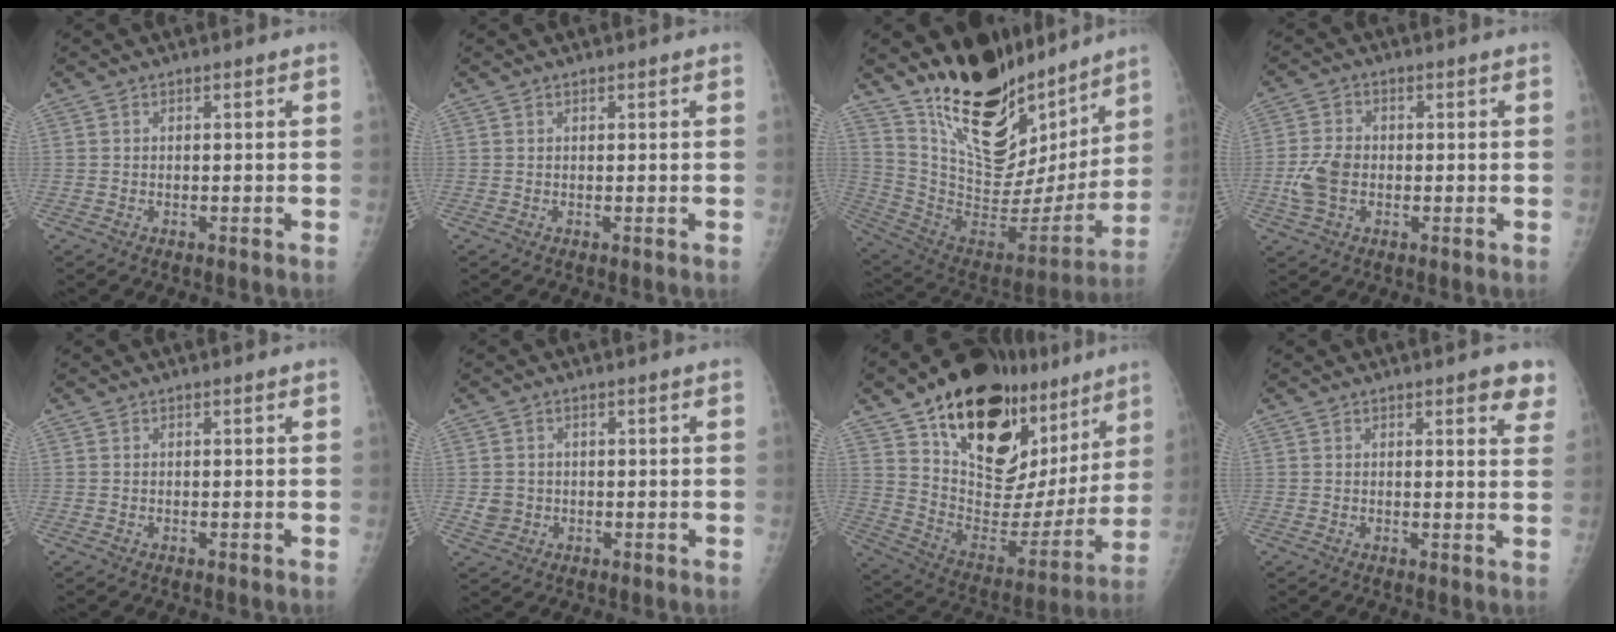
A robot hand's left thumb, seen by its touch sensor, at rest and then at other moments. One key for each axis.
{"total": 0.0}
{"total": 26.2, "fx": 19.2, "fy": 11.7, "fz": 13.3, "tx": -0.176, "ty": -0.106, "tz": 0.324}
{"total": 6.2, "fx": -1.1, "fy": 4.2, "fz": 4.3, "tx": -0.089, "ty": 0.008, "tz": -0.020}
{"total": 0.0}
{"total": 2.7, "fx": -0.4, "fy": 2.6, "fz": 0.9, "tx": -0.003, "ty": 0.003, "tz": -0.003}
{"total": 30.9, "fx": 18.2, "fy": 16.5, "fz": 18.7, "tx": -0.248, "ty": -0.045, "tz": 0.296}
{"total": 5.1, "fx": 3.2, "fy": 1.6, "fz": 3.6, "tx": -0.017, "ty": -0.012, "tz": 0.031}